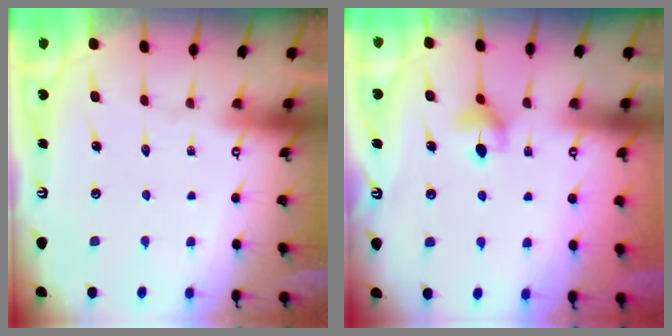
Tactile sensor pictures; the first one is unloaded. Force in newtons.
{"total": 5.5, "press": 5.4, "slide": 0.7}